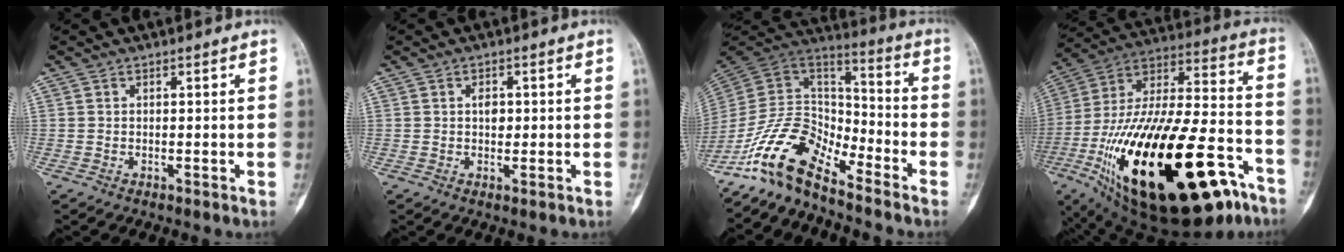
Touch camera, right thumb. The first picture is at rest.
{"total": 2.3, "force": [0.3, 1.5, 1.8], "torque": [-0.023, 0.001, 0.005]}
{"total": 13.6, "force": [-10.6, 5.4, 6.5], "torque": [-0.111, 0.095, -0.214]}
{"total": 40.6, "force": [-17.9, 16.4, 32.5], "torque": [-0.569, 0.044, -0.282]}